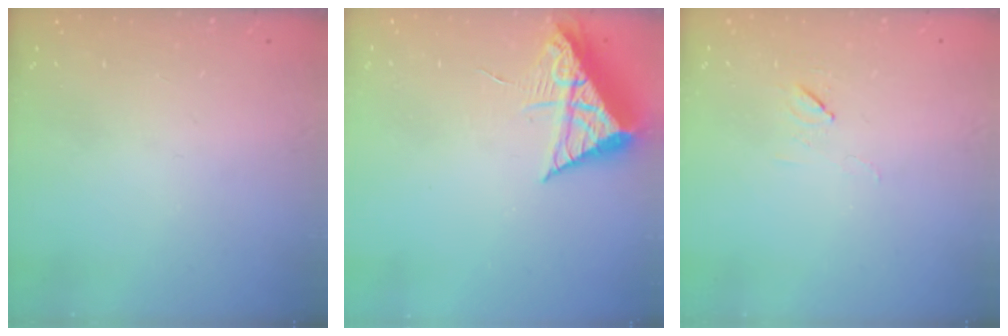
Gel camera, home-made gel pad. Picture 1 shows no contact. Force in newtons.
{"total": 9.8, "press": 9.8, "slide": 0.6}
{"total": 5.4, "press": 5.3, "slide": 1.0}